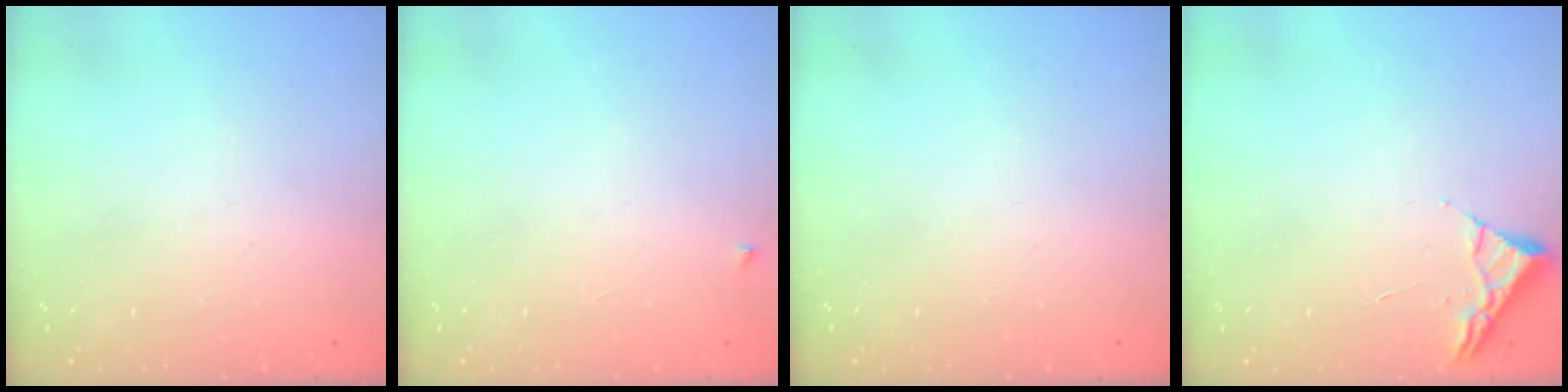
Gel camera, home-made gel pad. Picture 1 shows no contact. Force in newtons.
{"total": 2.5, "press": 2.4, "slide": 0.4}
{"total": 0.0}
{"total": 3.1, "press": 3.0, "slide": 0.4}